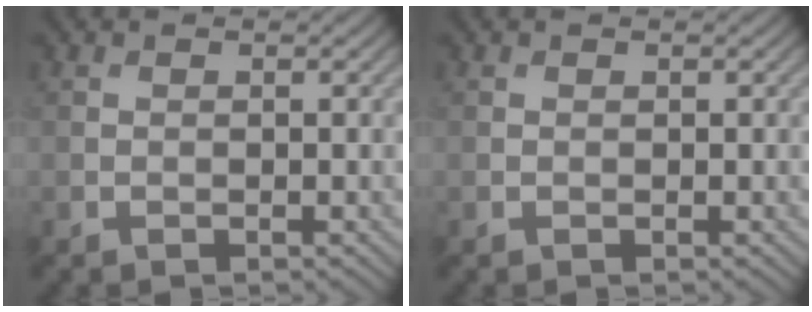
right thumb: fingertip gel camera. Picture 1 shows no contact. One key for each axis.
{"total": 0.0}